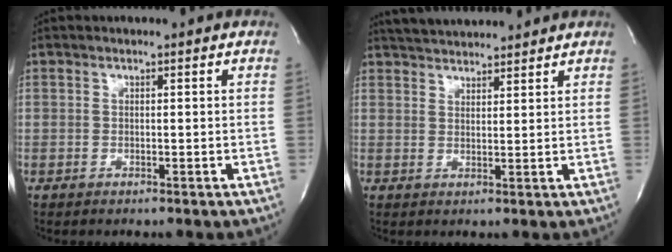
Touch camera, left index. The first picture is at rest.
{"total": 8.8, "force": [8.3, 1.5, 2.6], "torque": [-0.048, 0.027, 0.126]}